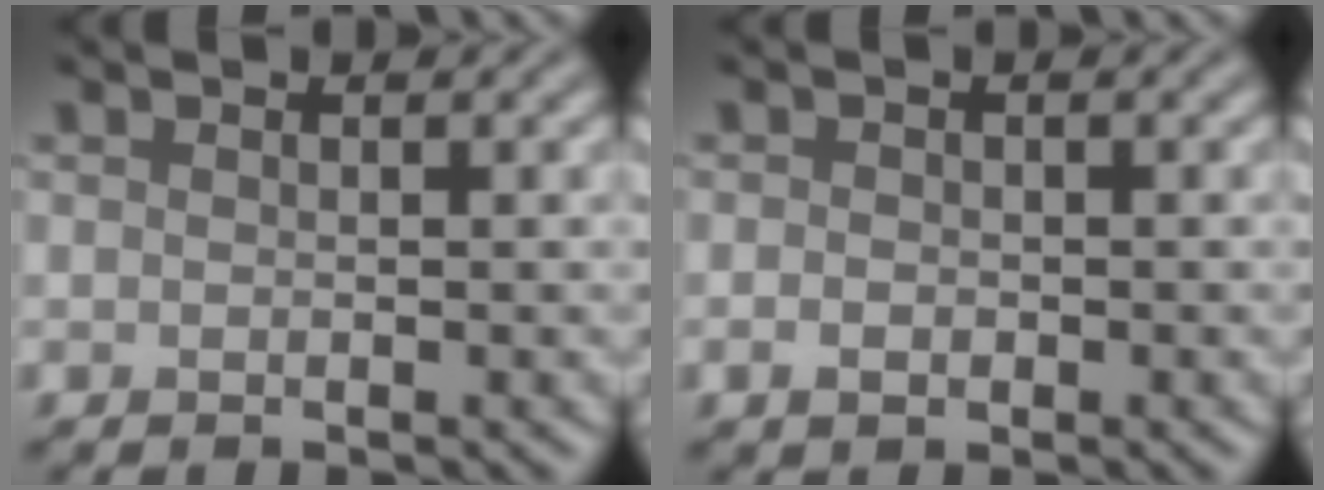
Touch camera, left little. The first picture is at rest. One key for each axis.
{"total": 1.2, "fx": -0.4, "fy": 0.9, "fz": 0.7, "tx": -0.013, "ty": -0.002, "tz": -0.009}